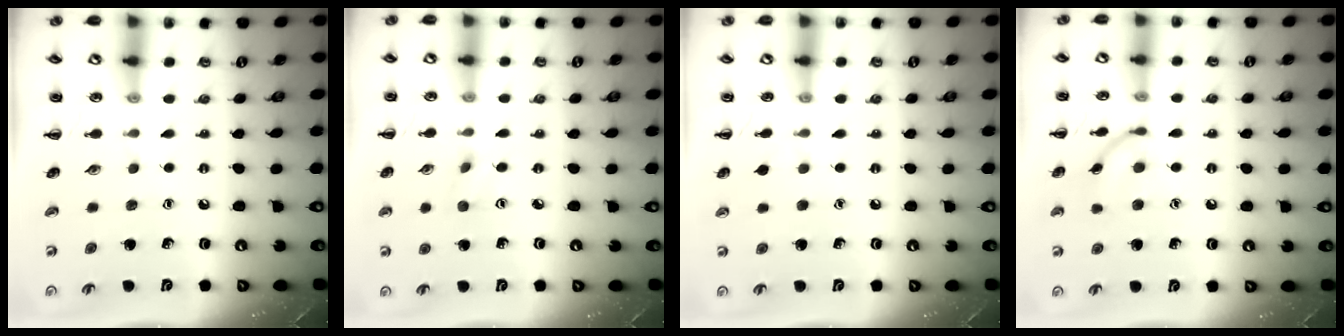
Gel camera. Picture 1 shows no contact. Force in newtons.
{"total": 2.8, "press": 2.7, "slide": 0.9}
{"total": 3.4, "press": 3.2, "slide": 1.1}
{"total": 9.2, "press": 9.2, "slide": 0.3}